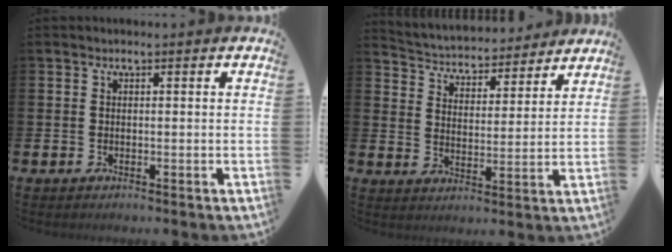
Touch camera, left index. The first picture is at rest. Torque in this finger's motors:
{"motor_torque": [0.99, -1.14, 0.49, 0.08]}